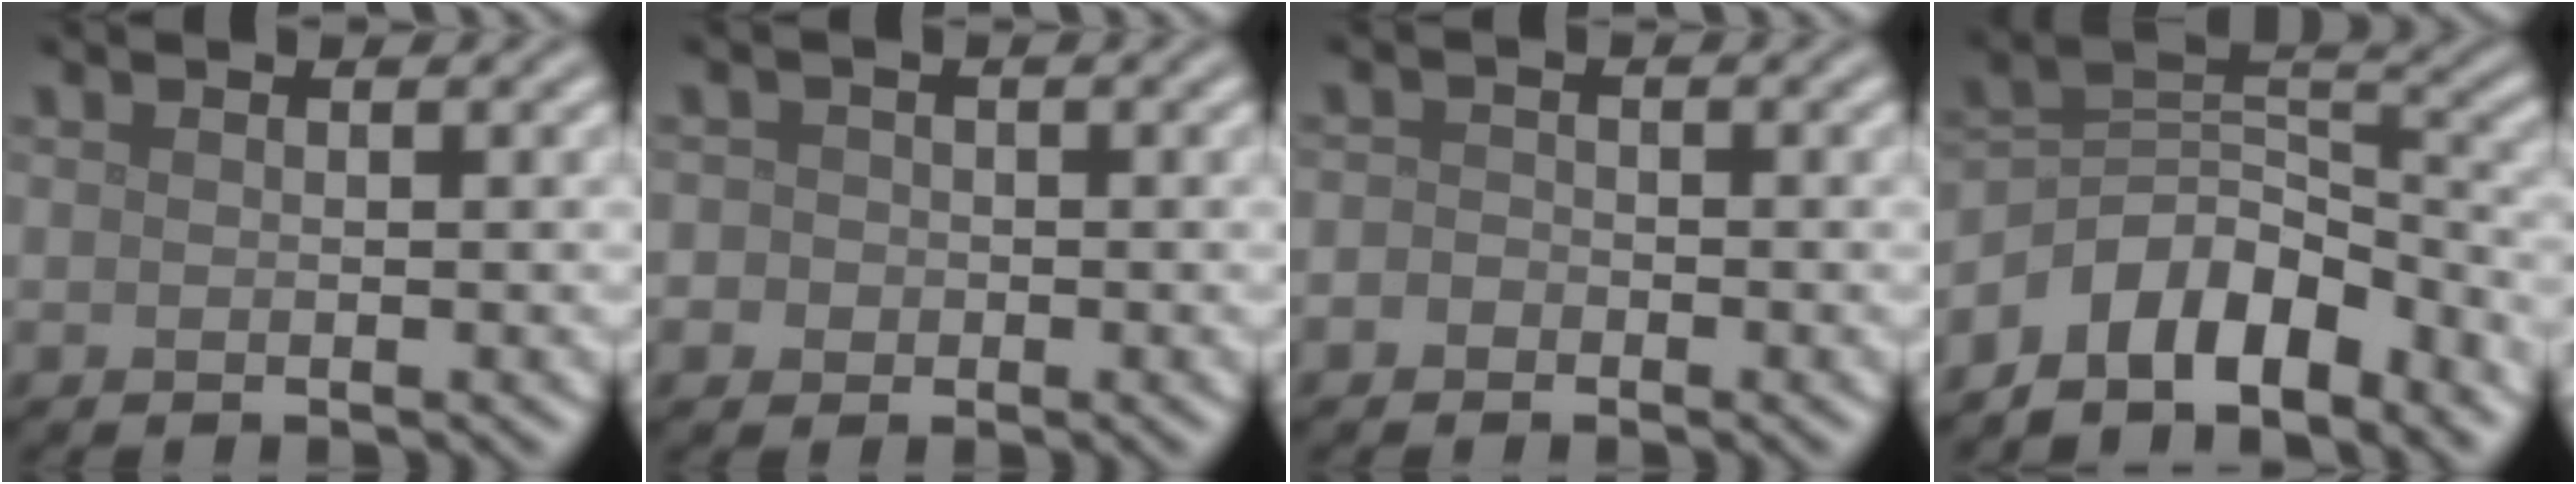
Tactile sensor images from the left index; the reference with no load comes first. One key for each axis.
{"total": 2.8, "fx": -0.1, "fy": 2.6, "fz": 0.9, "tx": 0.005, "ty": 0.018, "tz": -0.029}
{"total": 1.3, "fx": -0.6, "fy": 1.1, "fz": 0.3, "tx": 0.007, "ty": 0.001, "tz": -0.018}
{"total": 8.1, "fx": -5.8, "fy": 3.9, "fz": 4.2, "tx": -0.049, "ty": 0.004, "tz": -0.111}